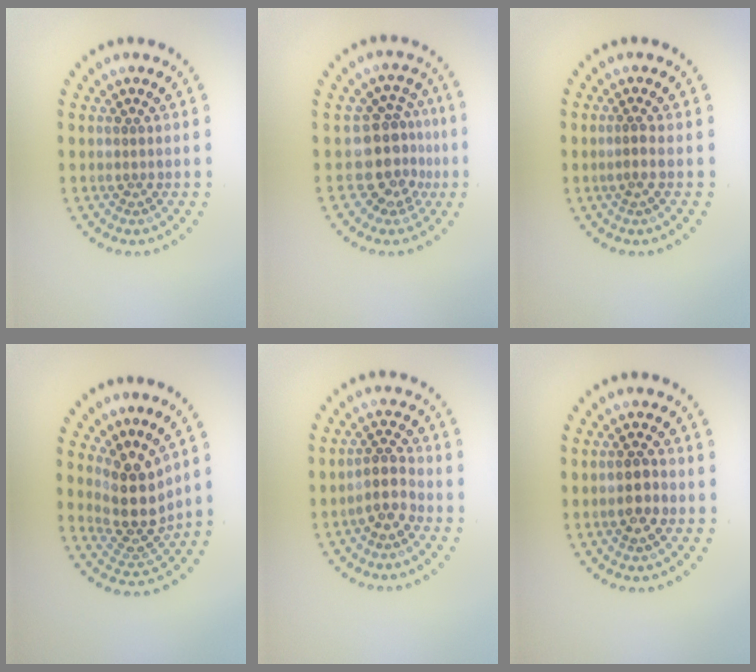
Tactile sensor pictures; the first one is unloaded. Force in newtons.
{"total": 4.1, "press": 3.1, "slide": 2.6}
{"total": 1.0, "press": 0.7, "slide": 0.7}
{"total": 4.4, "press": 3.4, "slide": 2.7}
{"total": 2.4, "press": 2.0, "slide": 1.4}
{"total": 2.4, "press": 2.4, "slide": 0.4}